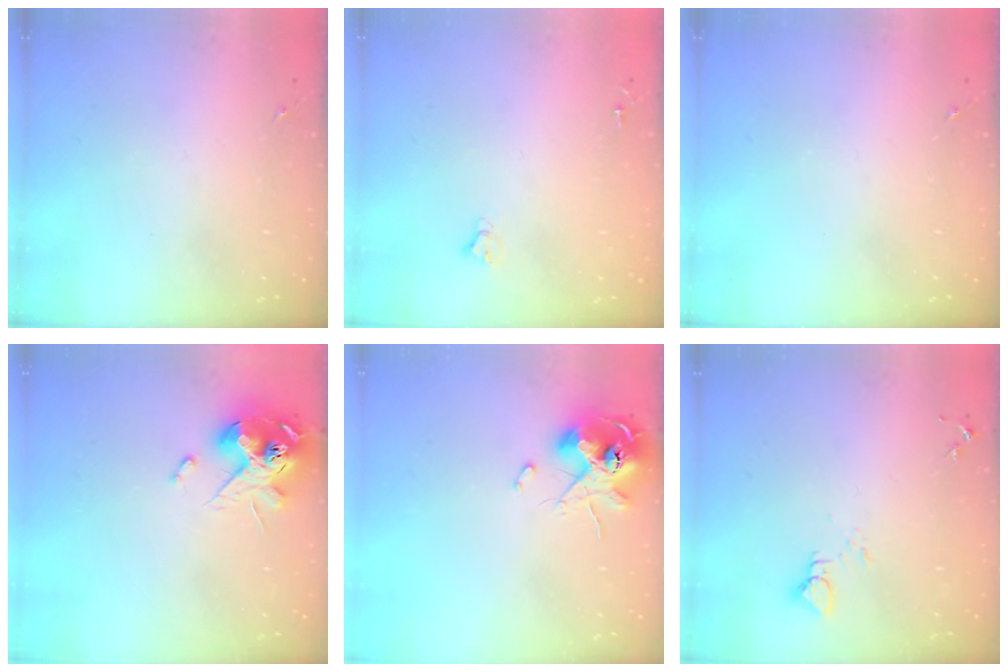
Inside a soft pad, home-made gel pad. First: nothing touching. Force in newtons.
{"total": 2.4, "press": 2.4, "slide": 0.2}
{"total": 0.0}
{"total": 13.4, "press": 13.3, "slide": 1.4}
{"total": 13.7, "press": 13.6, "slide": 1.8}
{"total": 3.1, "press": 3.1, "slide": 0.1}